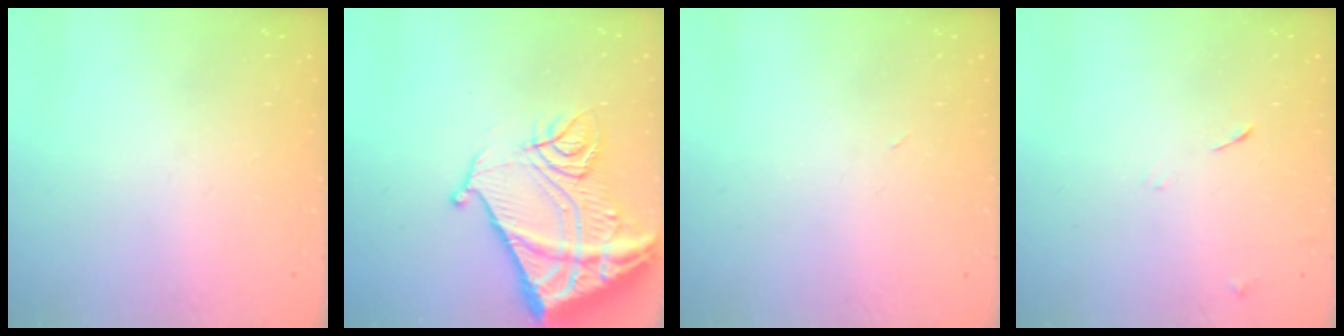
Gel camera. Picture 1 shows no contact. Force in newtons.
{"total": 18.9, "press": 18.7, "slide": 2.3}
{"total": 2.9, "press": 2.9, "slide": 0.7}
{"total": 6.2, "press": 6.2, "slide": 0.6}